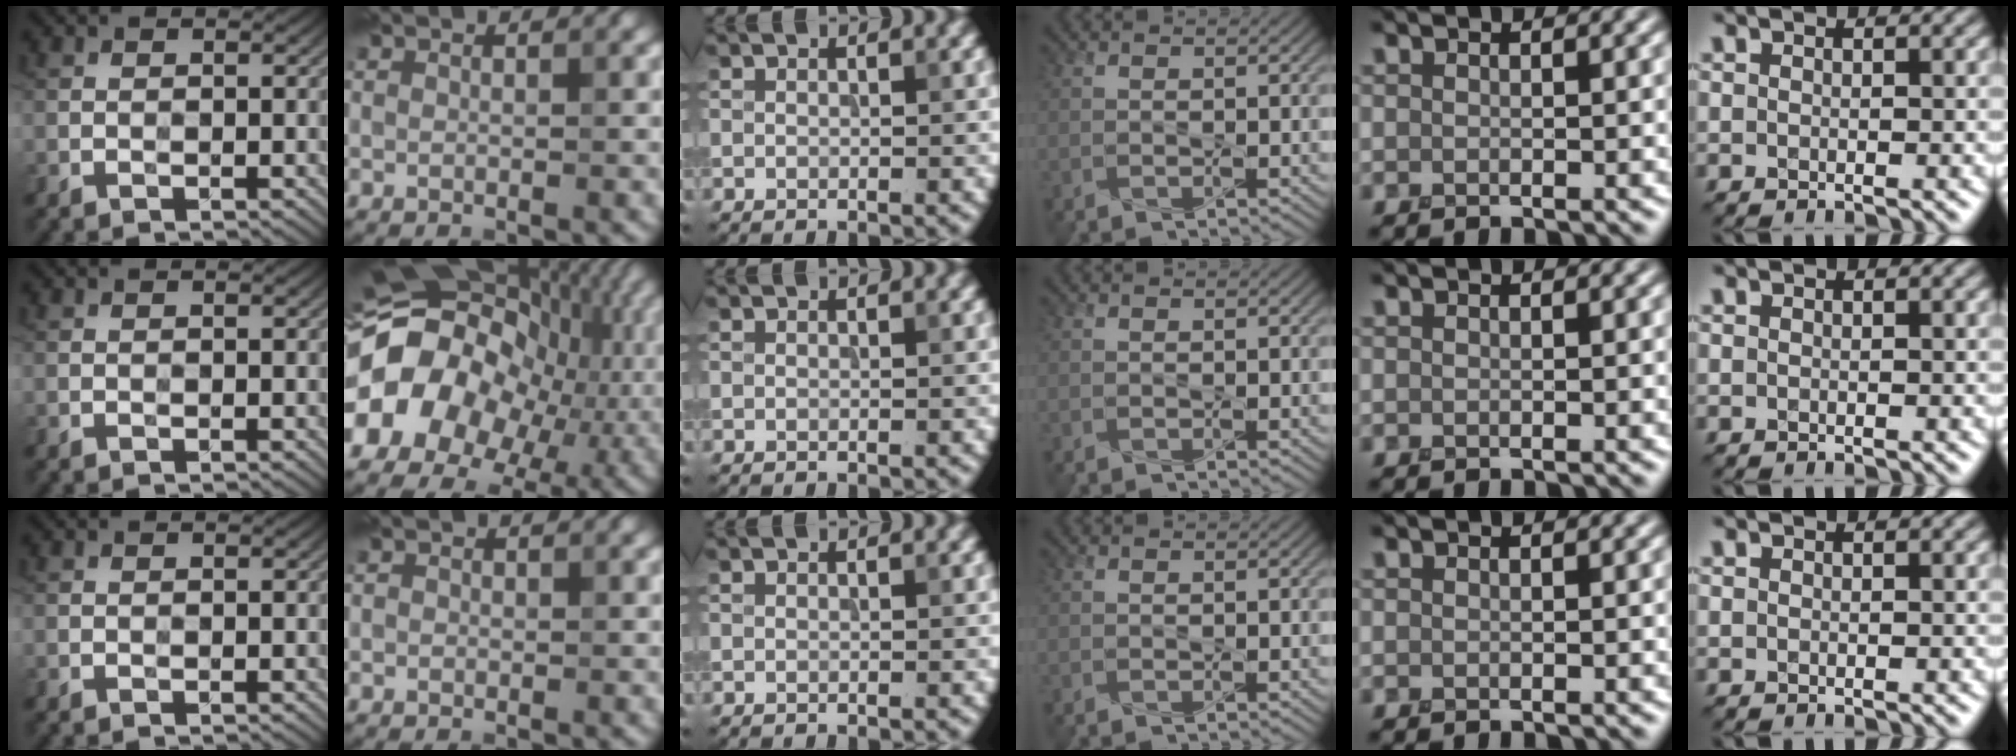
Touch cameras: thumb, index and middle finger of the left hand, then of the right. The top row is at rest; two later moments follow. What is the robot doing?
{"motion": "press", "object": "joystick"}